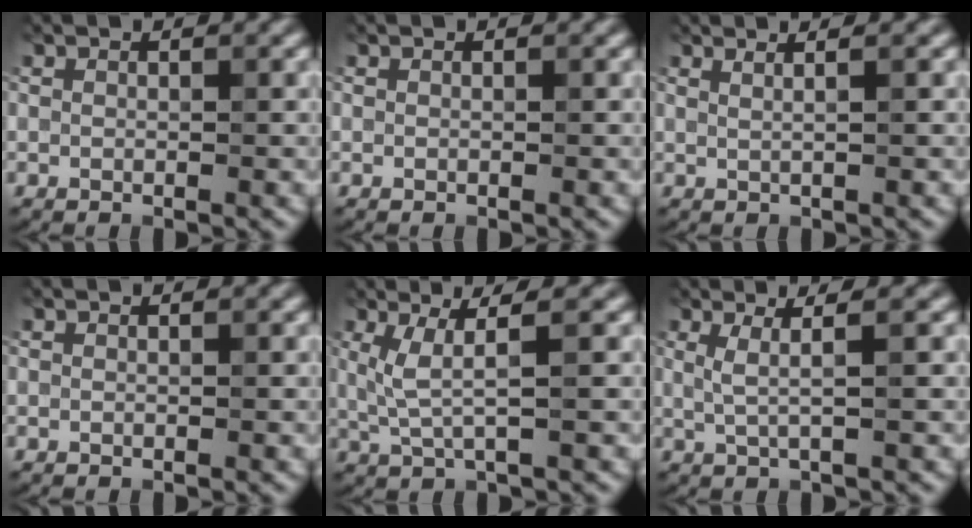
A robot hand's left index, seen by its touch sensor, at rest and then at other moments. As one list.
[{"total": 0.0}, {"total": 3.0, "force": [1.7, 1.5, 1.9], "torque": [-0.003, 0.021, -0.007]}, {"total": 0.0}, {"total": 2.6, "force": [0.8, 0.1, 2.5], "torque": [-0.060, -0.002, 0.029]}, {"total": 1.8, "force": [0.5, 0.1, 1.7], "torque": [-0.035, 0.001, 0.019]}]